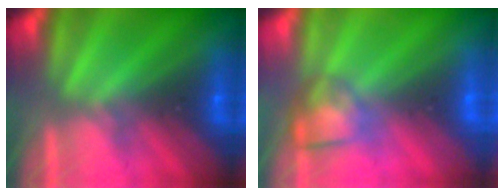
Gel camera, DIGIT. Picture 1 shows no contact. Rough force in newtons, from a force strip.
{"total": 3.5}